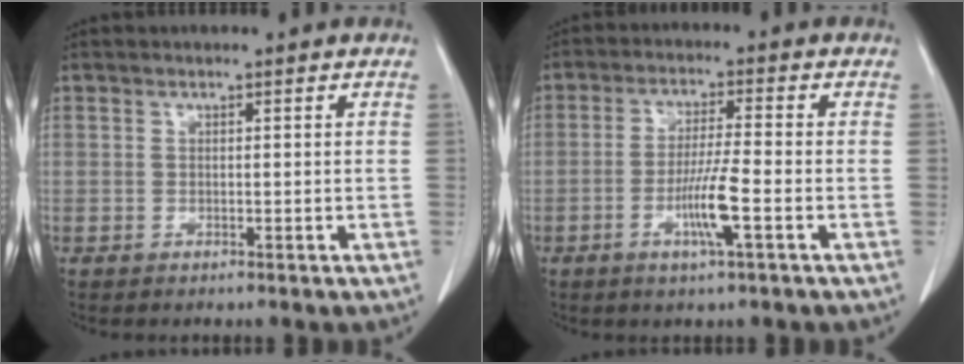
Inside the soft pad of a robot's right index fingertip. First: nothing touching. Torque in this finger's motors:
{"motor_torque": [0.90, -0.01, 0.57, 0.09]}